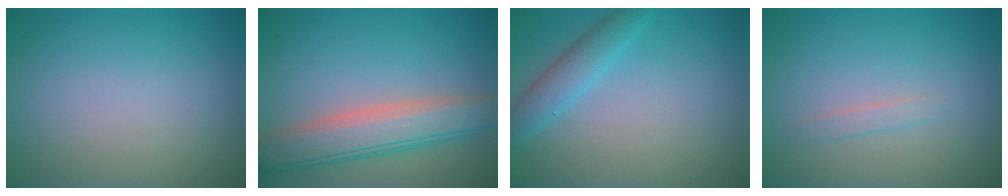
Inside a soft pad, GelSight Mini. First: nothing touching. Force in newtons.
{"total": 5.9, "press": 5.9, "slide": 0.3}
{"total": 2.9, "press": 2.9, "slide": 0.2}
{"total": 0.9, "press": 0.9, "slide": 0.1}